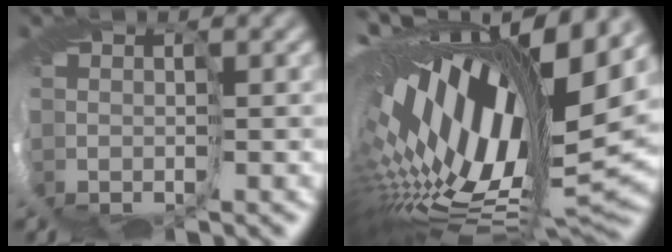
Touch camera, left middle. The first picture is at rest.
{"total": 18.6, "force": [3.7, 7.2, 16.7], "torque": [-0.306, -0.024, 0.075]}